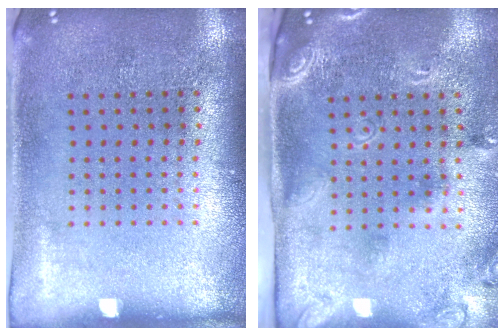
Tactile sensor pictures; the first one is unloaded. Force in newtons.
{"total": 2.5, "press": 1.7, "slide": 1.8}